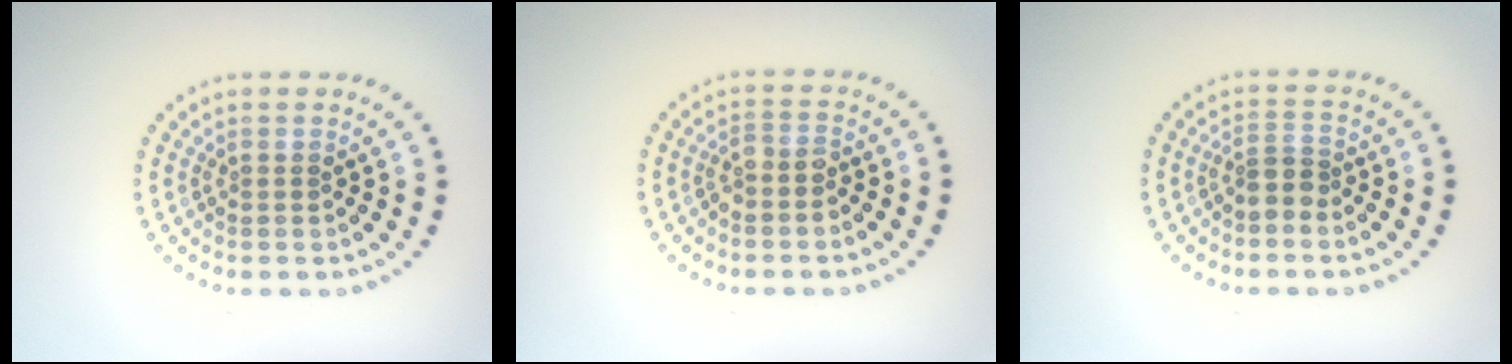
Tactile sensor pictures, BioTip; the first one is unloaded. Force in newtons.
{"total": 1.7, "press": 1.5, "slide": 0.8}
{"total": 2.1, "press": 1.6, "slide": 1.2}